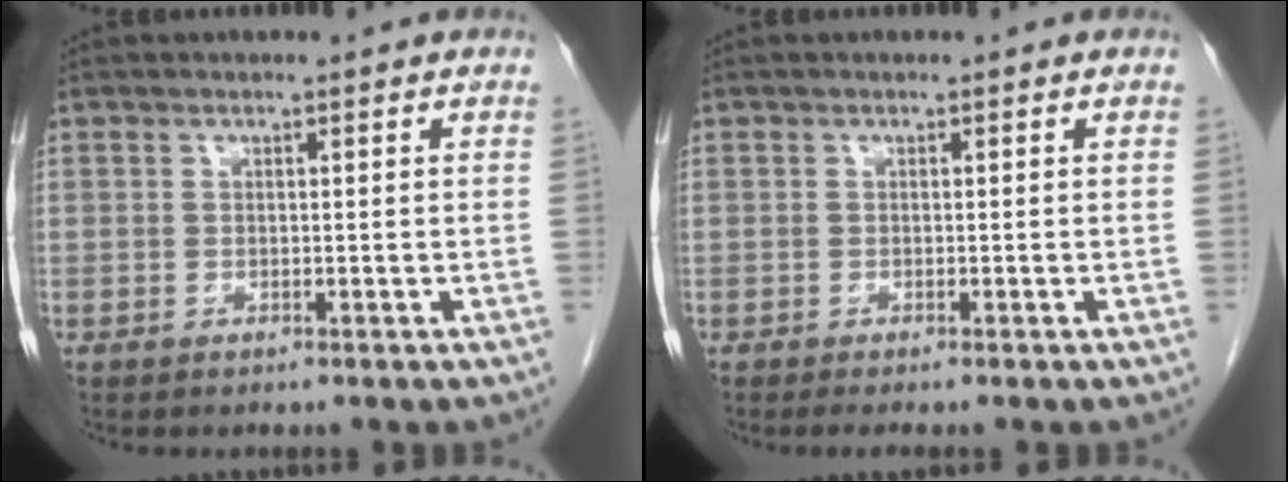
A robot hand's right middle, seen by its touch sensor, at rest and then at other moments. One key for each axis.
{"total": 1.0, "fx": -0.8, "fy": -0.1, "fz": 0.6, "tx": -0.008, "ty": -0.001, "tz": -0.010}